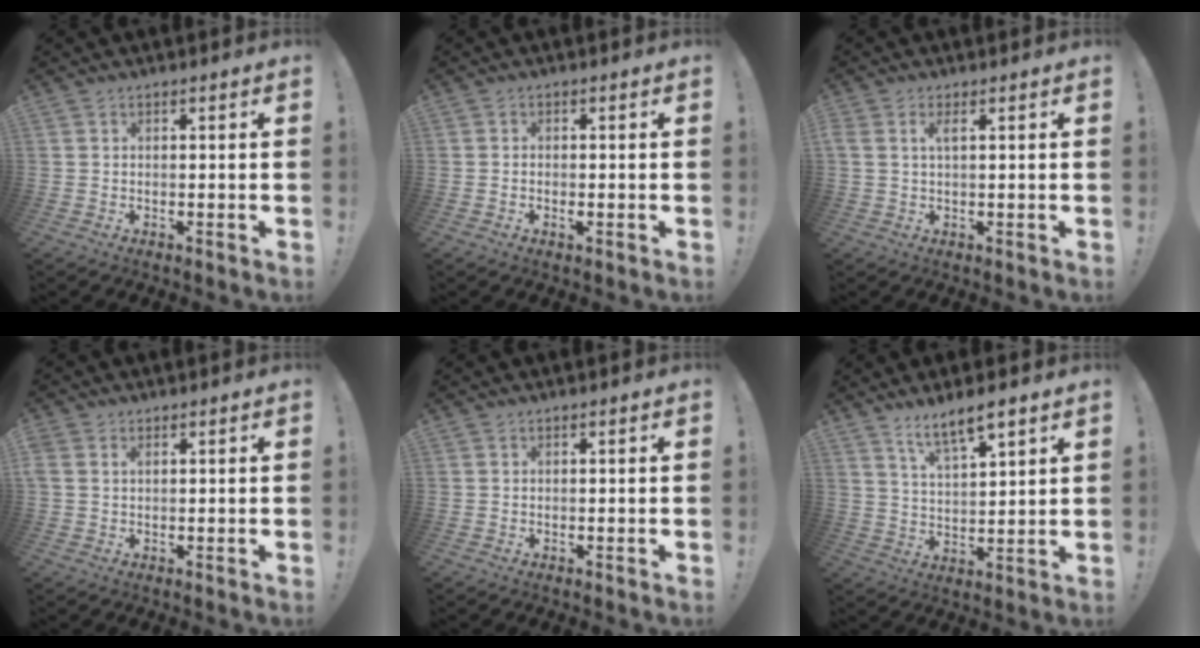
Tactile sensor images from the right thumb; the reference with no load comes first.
{"total": 1.0, "force": [-0.6, 0.5, 0.6], "torque": [-0.016, 0.004, -0.009]}
{"total": 2.0, "force": [1.2, 0.6, 1.5], "torque": [-0.026, -0.002, 0.022]}
{"total": 1.4, "force": [0.7, 0.9, 0.8], "torque": [-0.020, 0.004, 0.013]}
{"total": 0.0}
{"total": 8.3, "force": [6.4, 1.9, 4.9], "torque": [-0.076, -0.038, 0.112]}